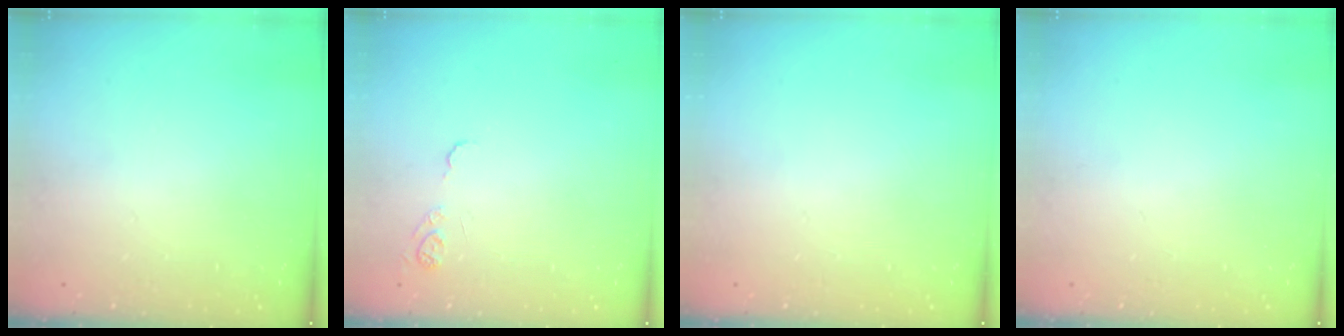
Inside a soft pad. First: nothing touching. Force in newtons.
{"total": 7.2, "press": 7.2, "slide": 0.7}
{"total": 0.0}
{"total": 0.0}